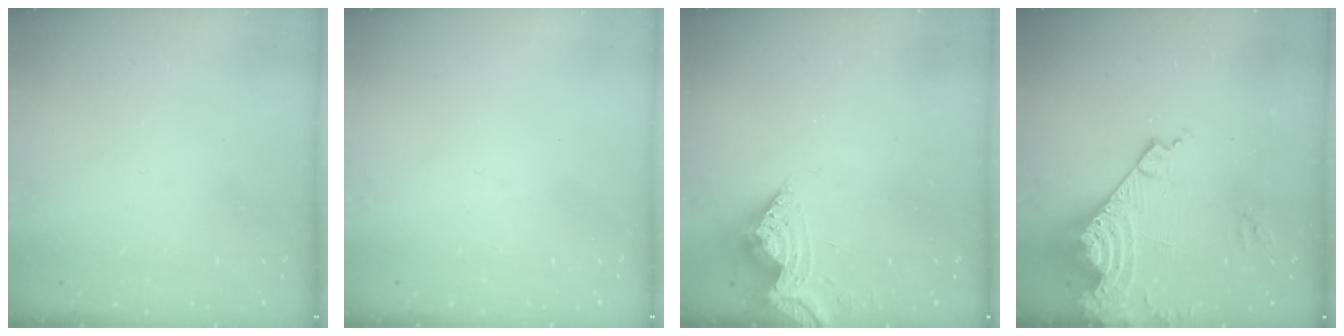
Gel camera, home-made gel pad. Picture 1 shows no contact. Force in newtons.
{"total": 0.0}
{"total": 9.5, "press": 9.5, "slide": 1.0}
{"total": 15.0, "press": 14.8, "slide": 1.9}